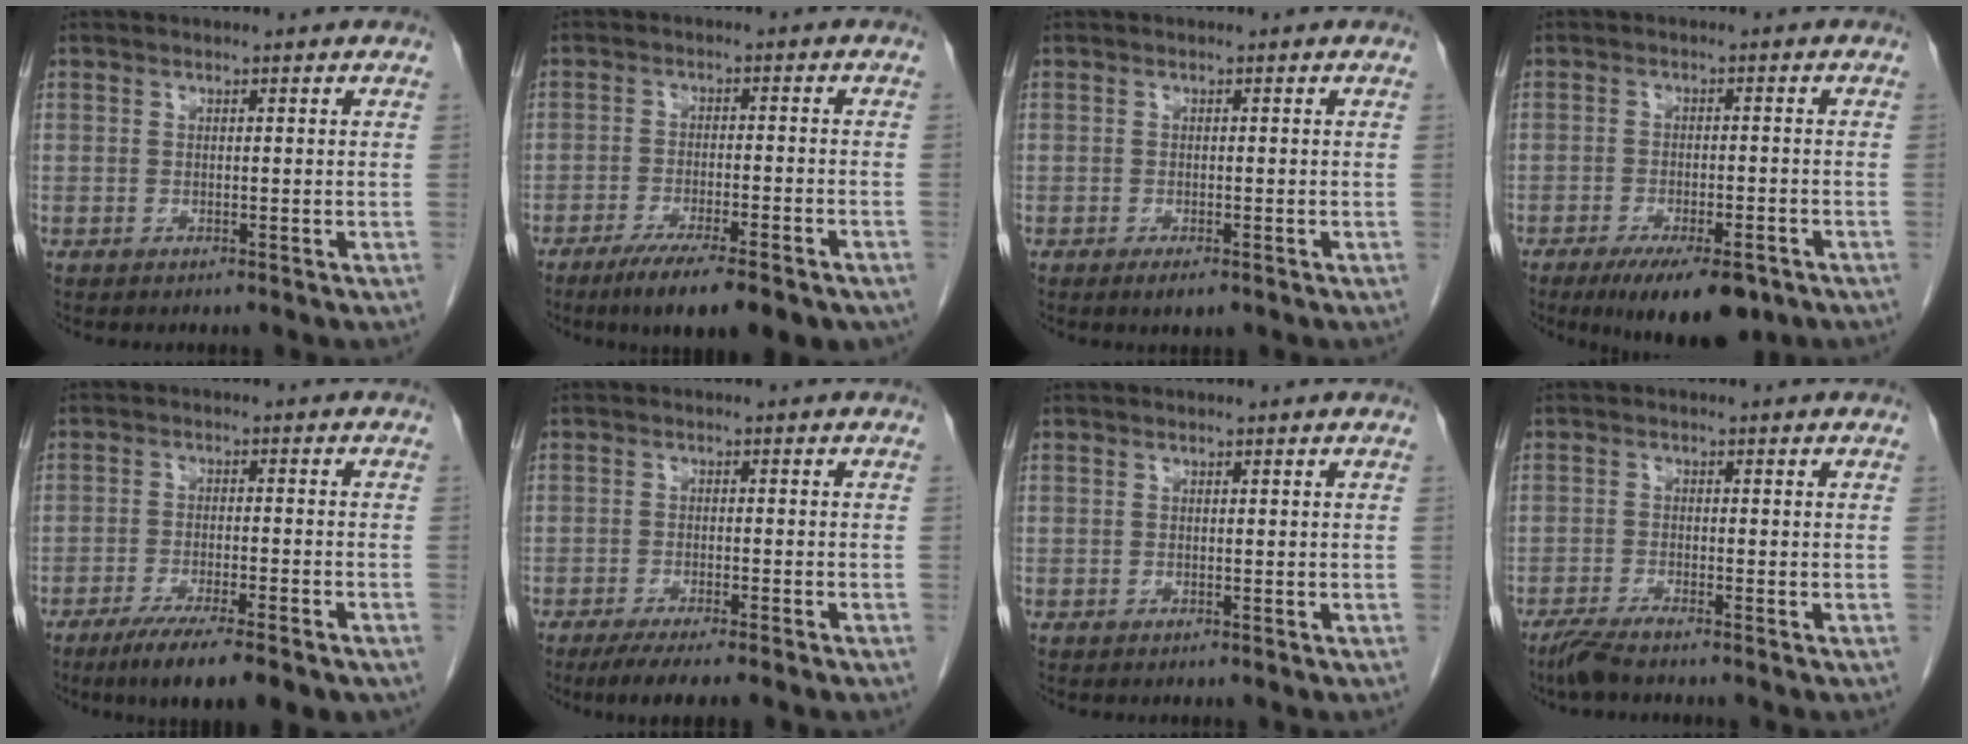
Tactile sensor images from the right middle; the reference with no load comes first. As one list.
[{"total": 12.6, "force": [-9.1, 2.3, 8.5], "torque": [-0.108, -0.018, -0.133]}, {"total": 1.9, "force": [-1.1, 0.6, 1.4], "torque": [-0.021, -0.003, -0.013]}, {"total": 10.5, "force": [-7.2, 3.0, 7.0], "torque": [-0.100, -0.012, -0.107]}, {"total": 11.6, "force": [-8.4, 1.8, 7.9], "torque": [-0.109, -0.020, -0.124]}, {"total": 6.8, "force": [-5.2, 0.2, 4.3], "torque": [-0.055, -0.013, -0.077]}, {"total": 0.0}, {"total": 3.1, "force": [-2.6, -0.1, 1.7], "torque": [-0.040, -0.009, -0.054]}]